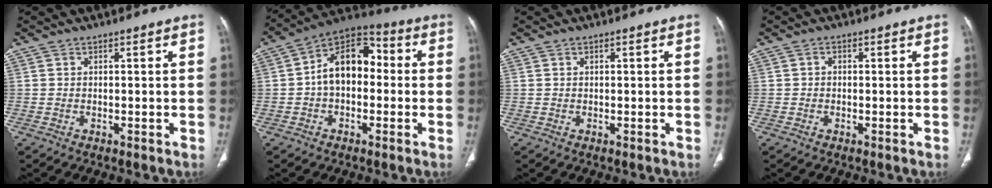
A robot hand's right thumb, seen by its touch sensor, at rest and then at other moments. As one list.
[{"total": 12.8, "force": [0.0, 8.4, 9.6], "torque": [-0.130, 0.041, -0.016]}, {"total": 0.6, "force": [0.3, 0.2, 0.5], "torque": [-0.010, 0.003, 0.005]}, {"total": 0.8, "force": [0.0, 0.7, 0.5], "torque": [-0.003, 0.002, -0.003]}]